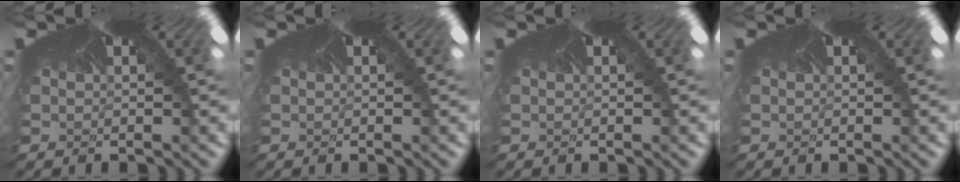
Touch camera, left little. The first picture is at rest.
{"total": 0.0}
{"total": 0.0}
{"total": 0.0}